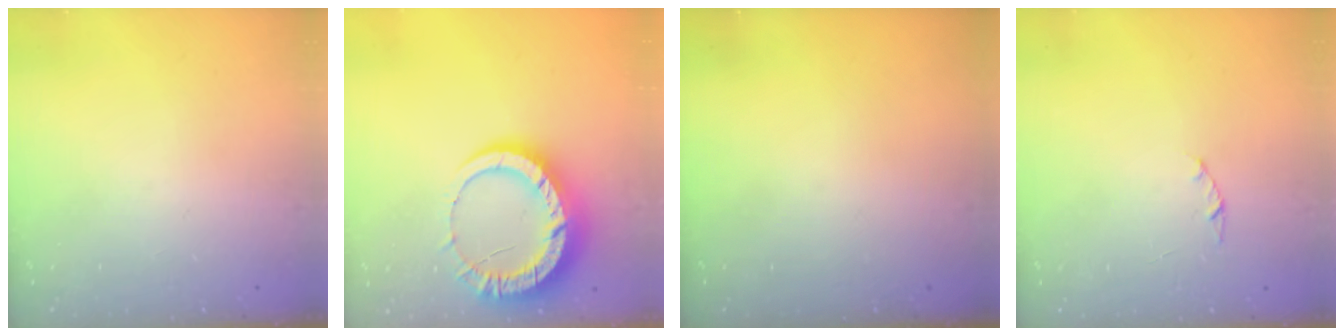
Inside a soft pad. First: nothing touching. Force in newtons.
{"total": 13.7, "press": 13.6, "slide": 1.4}
{"total": 0.0}
{"total": 1.4, "press": 1.4, "slide": 0.3}